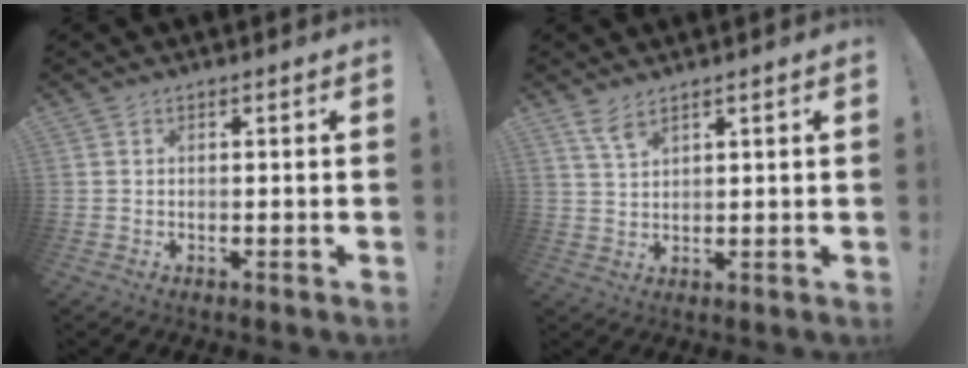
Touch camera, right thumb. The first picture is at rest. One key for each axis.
{"total": 4.5, "fx": 3.2, "fy": 1.2, "fz": 2.9, "tx": -0.055, "ty": -0.015, "tz": 0.057}